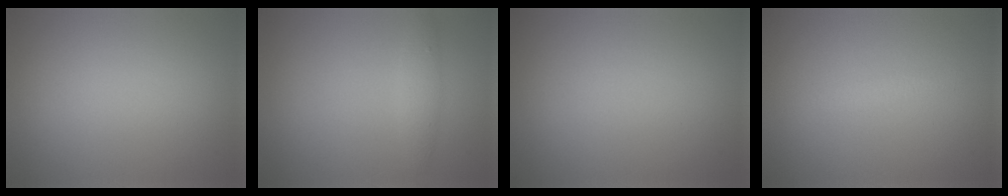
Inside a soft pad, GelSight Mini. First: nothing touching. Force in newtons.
{"total": 1.6, "press": 1.6, "slide": 0.0}
{"total": 0.0}
{"total": 0.9, "press": 0.9, "slide": 0.0}